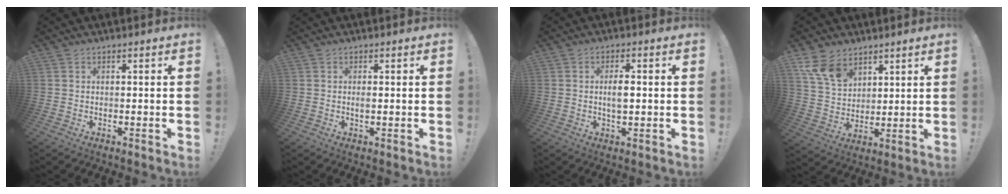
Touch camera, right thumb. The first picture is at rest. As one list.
[{"total": 1.0, "force": [0.0, 0.3, 0.9], "torque": [-0.012, -0.002, -0.001]}, {"total": 4.7, "force": [0.0, 2.0, 4.3], "torque": [-0.063, -0.004, -0.007]}, {"total": 11.1, "force": [7.2, 6.9, 4.9], "torque": [-0.089, -0.035, 0.146]}]